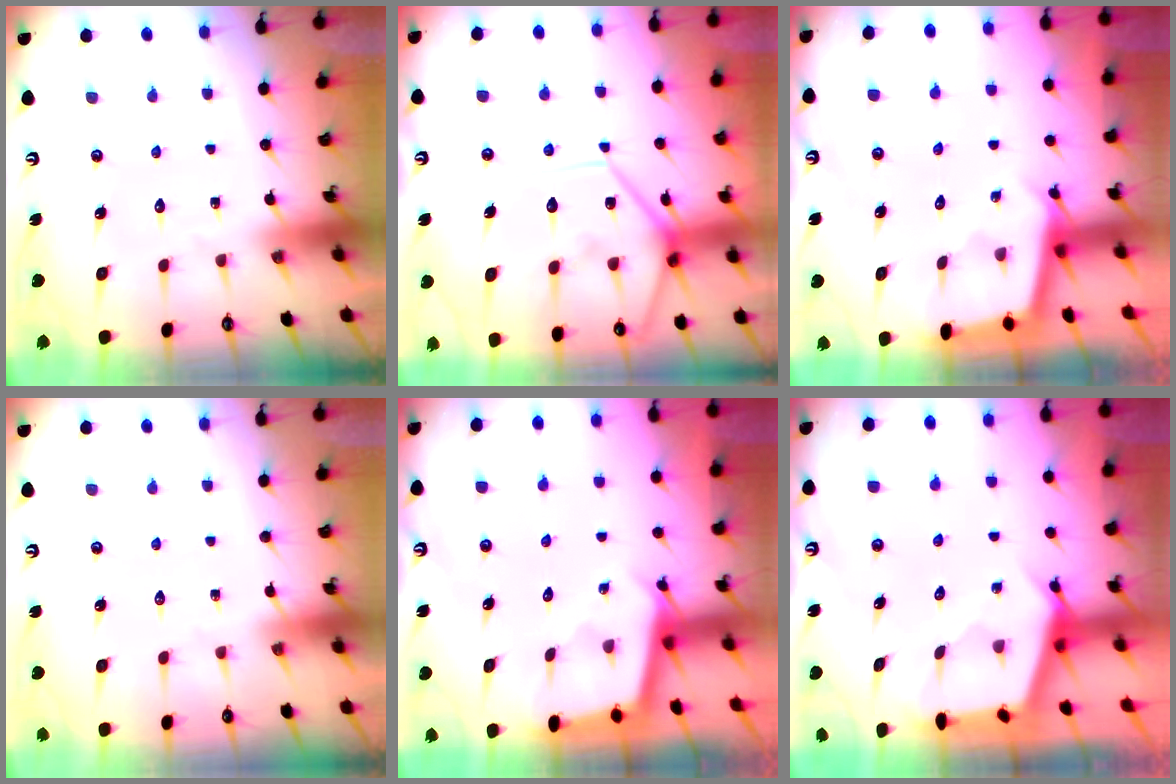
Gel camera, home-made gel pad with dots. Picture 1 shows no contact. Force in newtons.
{"total": 17.5, "press": 17.4, "slide": 1.7}
{"total": 2.6, "press": 2.6, "slide": 0.2}
{"total": 0.0}
{"total": 2.5, "press": 2.5, "slide": 0.1}
{"total": 2.6, "press": 2.5, "slide": 0.3}